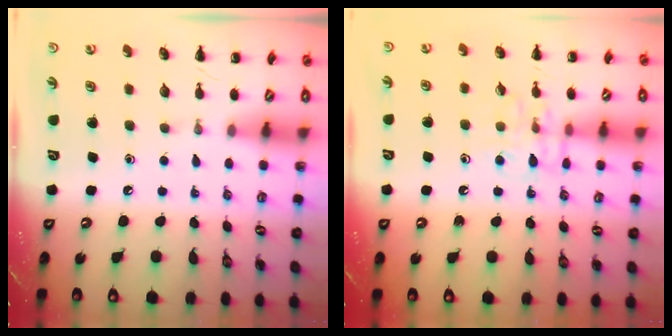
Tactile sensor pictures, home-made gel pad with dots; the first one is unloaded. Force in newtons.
{"total": 8.8, "press": 8.8, "slide": 0.6}